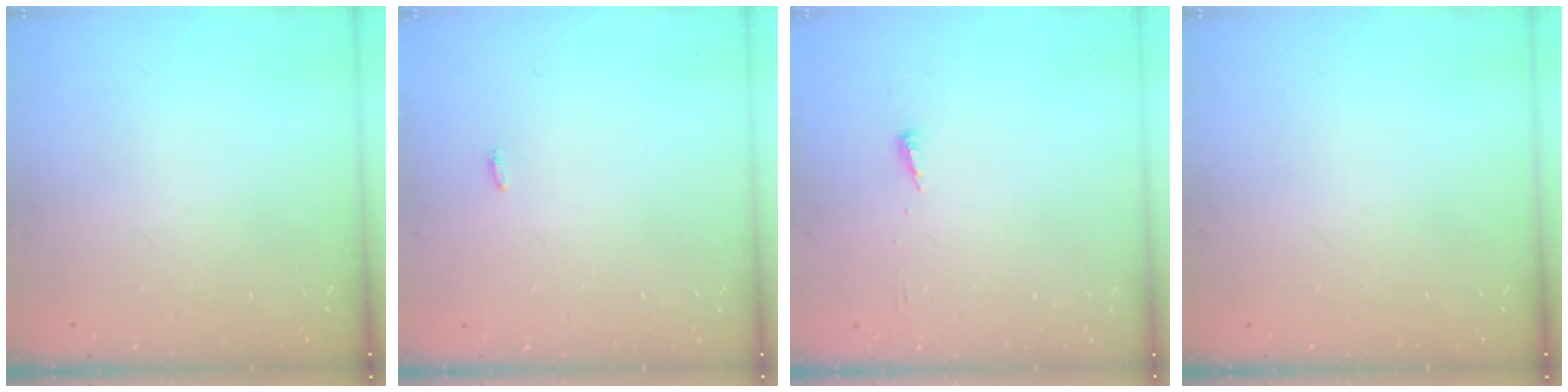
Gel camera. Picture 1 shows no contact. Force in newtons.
{"total": 3.3, "press": 1.6, "slide": 2.9}
{"total": 3.7, "press": 3.7, "slide": 0.5}
{"total": 0.0}